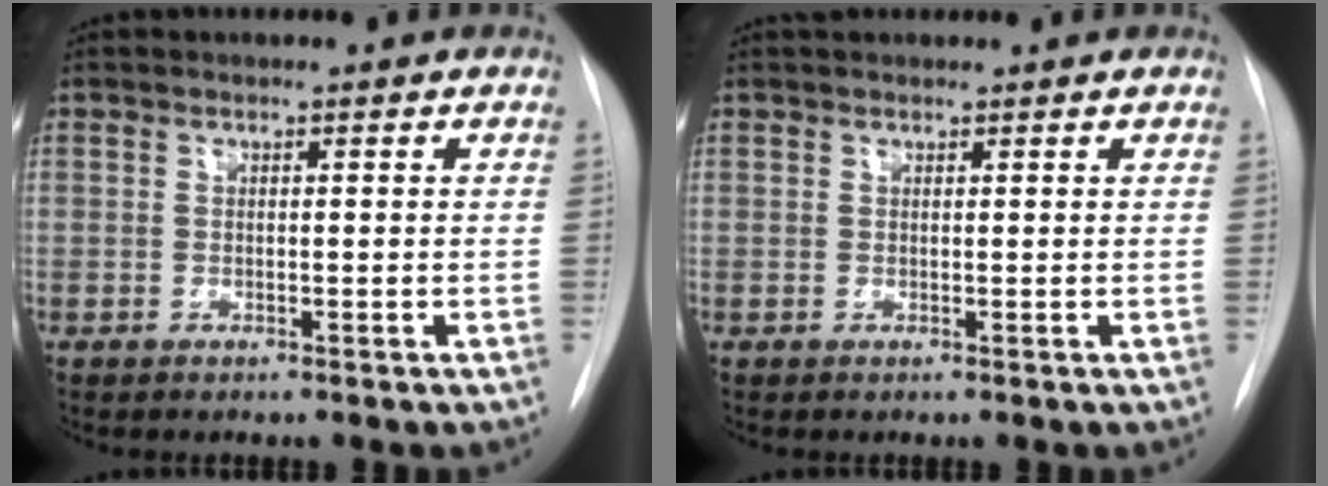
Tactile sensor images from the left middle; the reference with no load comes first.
{"total": 1.8, "force": [1.7, 0.5, 0.4], "torque": [-0.005, 0.025, 0.026]}